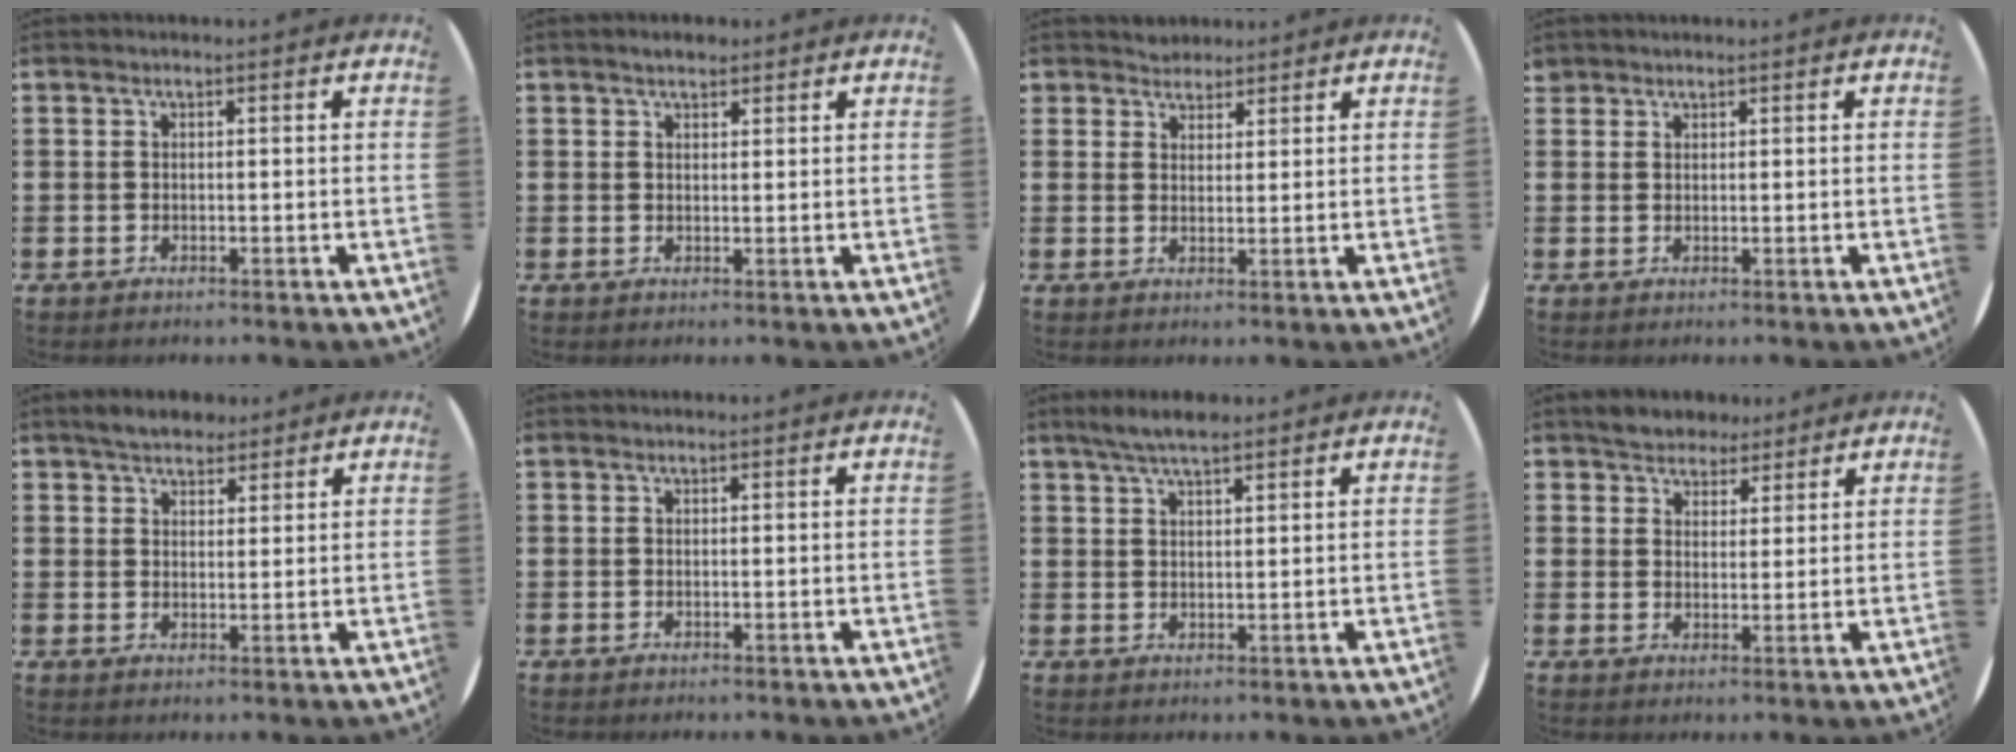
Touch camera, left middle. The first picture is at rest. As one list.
[{"total": 1.6, "force": [1.4, 0.6, 0.4], "torque": [-0.001, 0.001, 0.024]}, {"total": 2.6, "force": [2.5, 0.8, -0.3], "torque": [0.001, 0.000, 0.049]}, {"total": 1.0, "force": [1.0, 0.4, -0.1], "torque": [0.000, 0.001, 0.019]}, {"total": 3.7, "force": [3.4, 1.3, 0.7], "torque": [-0.015, -0.004, 0.063]}, {"total": 0.0}, {"total": 4.0, "force": [3.3, 0.8, 2.1], "torque": [-0.046, 0.002, 0.060]}, {"total": 3.8, "force": [3.4, 1.7, -0.1], "torque": [-0.011, 0.000, 0.065]}]